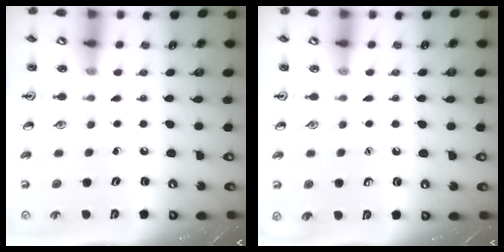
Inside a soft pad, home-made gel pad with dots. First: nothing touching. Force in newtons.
{"total": 0.0}